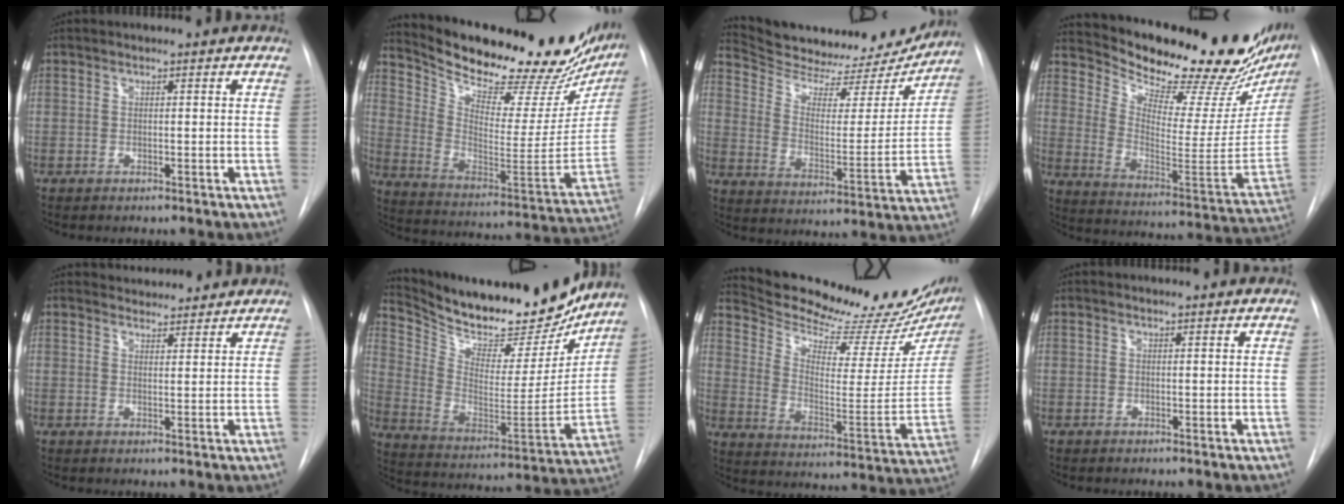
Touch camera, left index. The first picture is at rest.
{"total": 30.3, "force": [25.6, 7.5, 14.3], "torque": [-0.240, -0.065, 0.353]}
{"total": 20.5, "force": [19.5, 4.5, 4.5], "torque": [-0.068, -0.036, 0.276]}
{"total": 27.7, "force": [24.2, 4.7, 12.6], "torque": [-0.200, -0.090, 0.322]}
{"total": 5.7, "force": [5.6, 1.2, 0.5], "torque": [-0.006, 0.016, 0.073]}
{"total": 22.7, "force": [20.4, 5.9, 8.2], "torque": [-0.145, -0.036, 0.312]}
{"total": 26.7, "force": [24.0, 4.6, 10.8], "torque": [-0.172, -0.090, 0.322]}
{"total": 1.4, "force": [1.3, 0.0, 0.2], "torque": [-0.008, 0.011, 0.019]}